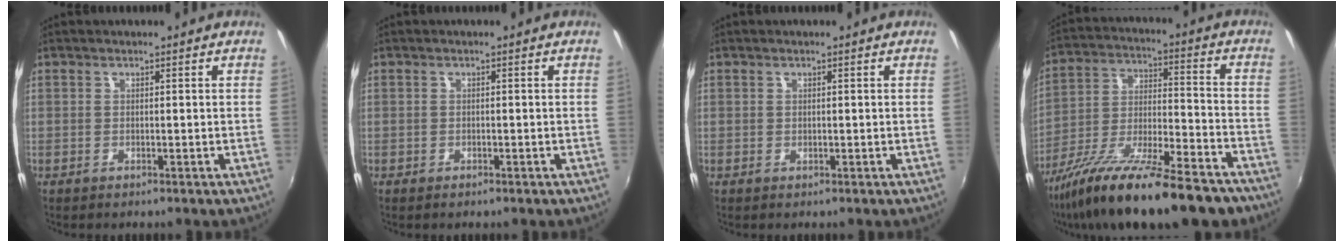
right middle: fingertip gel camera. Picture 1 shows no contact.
{"total": 0.8, "force": [-0.6, 0.4, 0.3], "torque": [-0.007, -0.004, -0.011]}
{"total": 0.0}
{"total": 22.7, "force": [-16.6, 5.3, 14.6], "torque": [-0.260, -0.041, -0.261]}